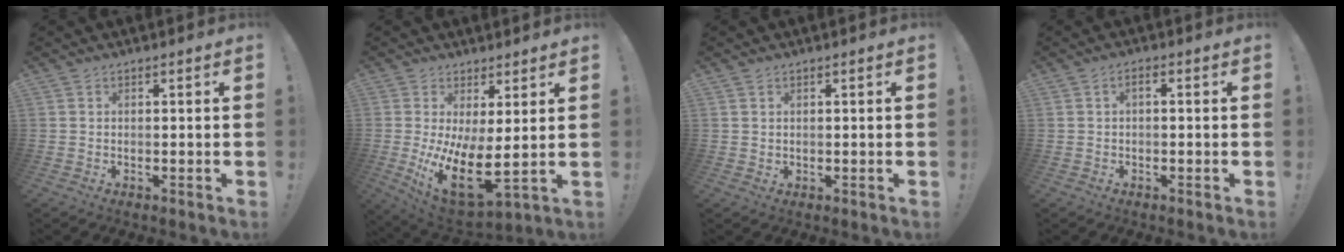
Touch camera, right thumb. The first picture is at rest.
{"total": 12.6, "force": [0.7, 4.3, 11.9], "torque": [-0.202, -0.038, 0.021]}
{"total": 1.2, "force": [0.8, 0.9, 0.3], "torque": [-0.002, -0.001, 0.014]}
{"total": 1.5, "force": [-0.7, 0.4, 1.3], "torque": [-0.024, 0.006, -0.013]}